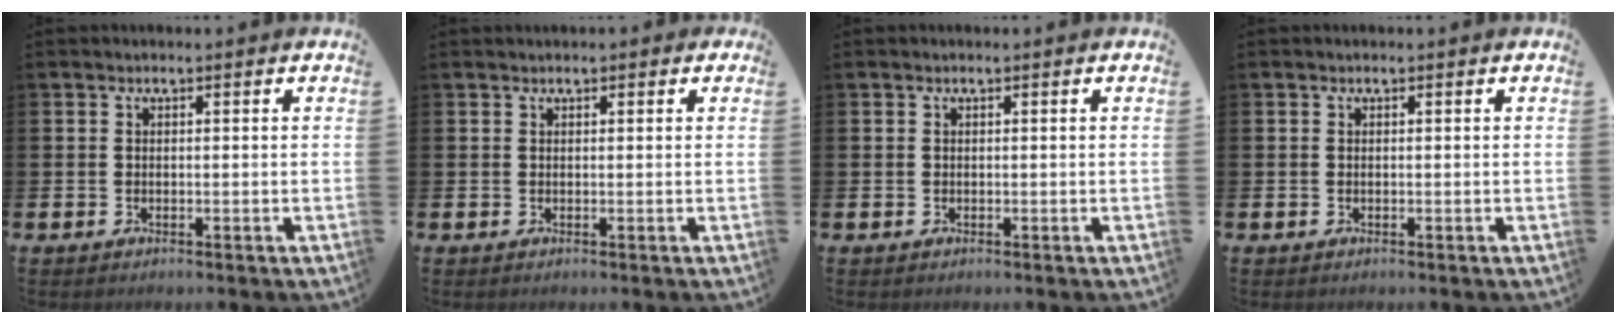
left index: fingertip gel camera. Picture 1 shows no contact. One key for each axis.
{"total": 0.0}
{"total": 0.0}
{"total": 0.0}